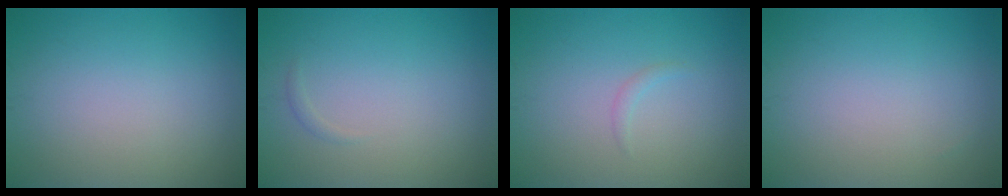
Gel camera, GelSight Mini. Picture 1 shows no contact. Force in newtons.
{"total": 0.5, "press": 0.5, "slide": 0.0}
{"total": 0.7, "press": 0.6, "slide": 0.1}
{"total": 0.0}